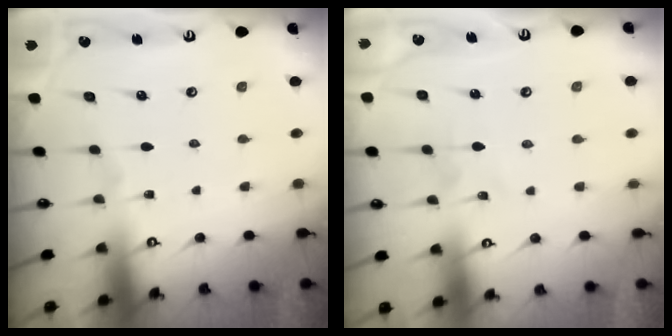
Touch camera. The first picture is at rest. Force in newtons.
{"total": 2.4, "press": 2.4, "slide": 0.3}